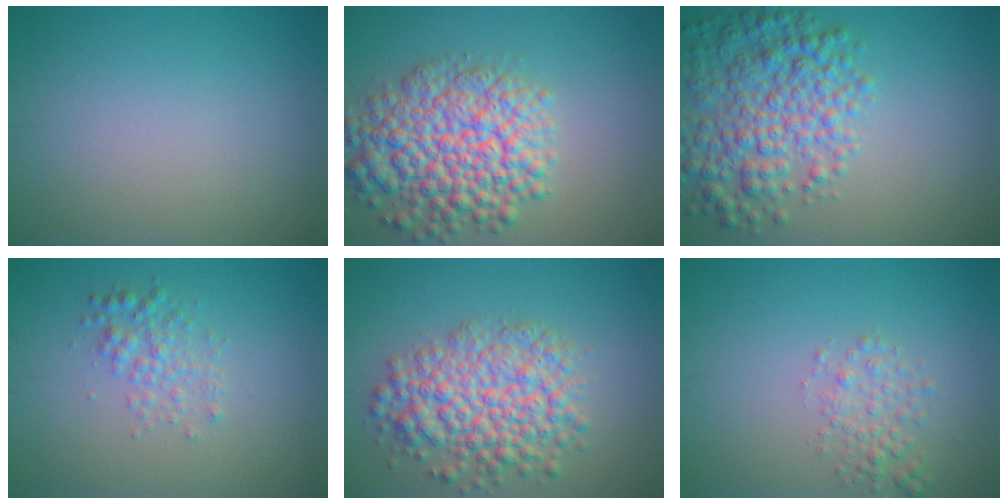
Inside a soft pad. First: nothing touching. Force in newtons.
{"total": 8.9, "press": 8.9, "slide": 0.4}
{"total": 6.7, "press": 6.7, "slide": 0.2}
{"total": 2.2, "press": 2.2, "slide": 0.0}
{"total": 7.1, "press": 7.1, "slide": 0.3}
{"total": 2.2, "press": 2.2, "slide": 0.1}